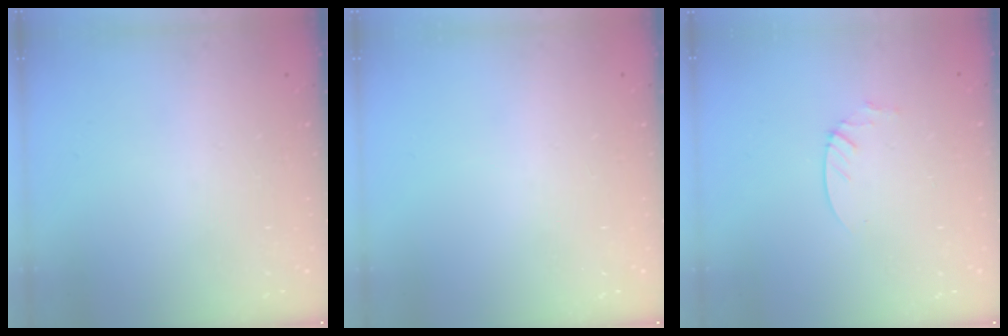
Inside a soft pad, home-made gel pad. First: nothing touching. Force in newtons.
{"total": 0.0}
{"total": 2.1, "press": 2.1, "slide": 0.2}